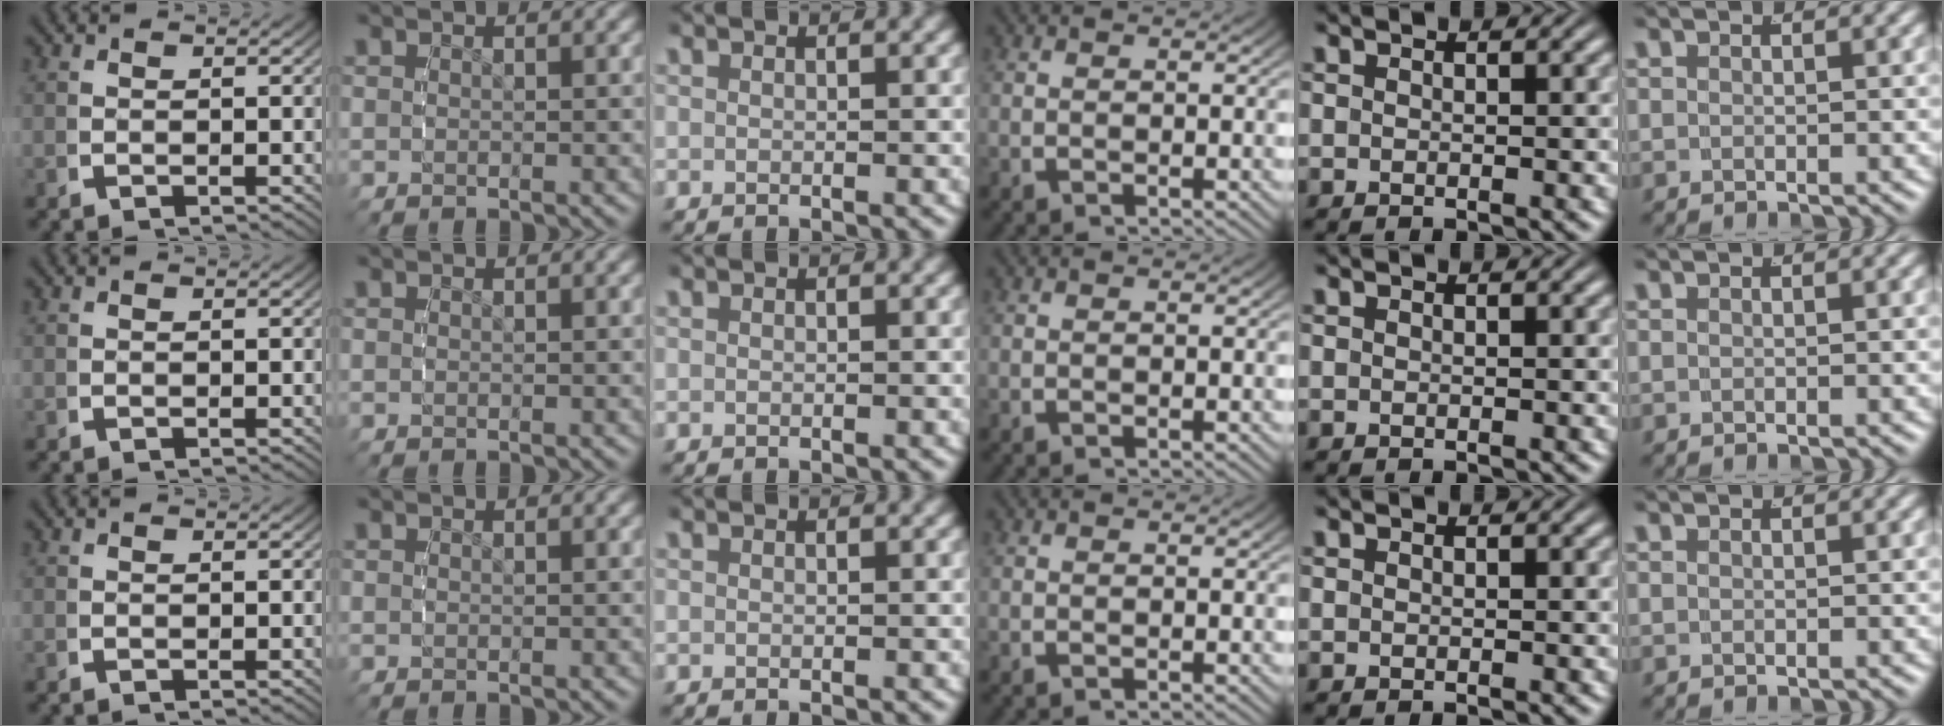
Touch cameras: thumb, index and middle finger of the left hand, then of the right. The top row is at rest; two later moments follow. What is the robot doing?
{"motion": "reach", "object": "markers"}